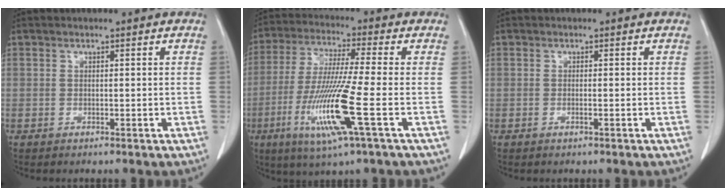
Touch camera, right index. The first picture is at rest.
{"total": 13.6, "force": [-4.3, -0.5, 12.9], "torque": [-0.268, -0.025, -0.088]}
{"total": 0.6, "force": [-0.2, 0.0, 0.6], "torque": [-0.012, -0.001, -0.003]}